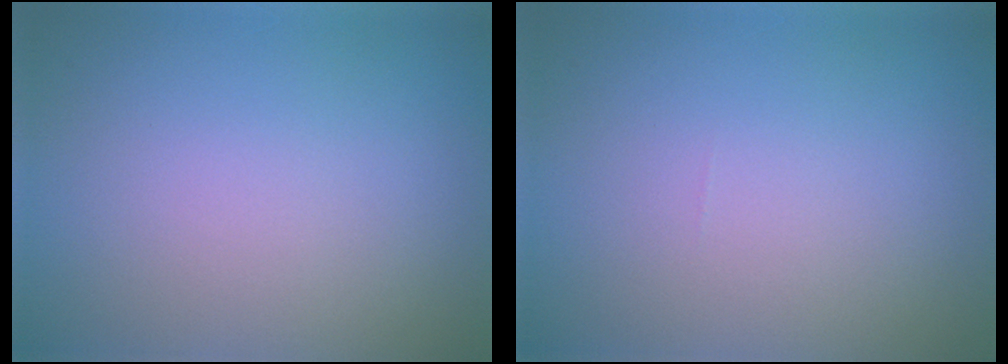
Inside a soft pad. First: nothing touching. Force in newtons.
{"total": 0.0}